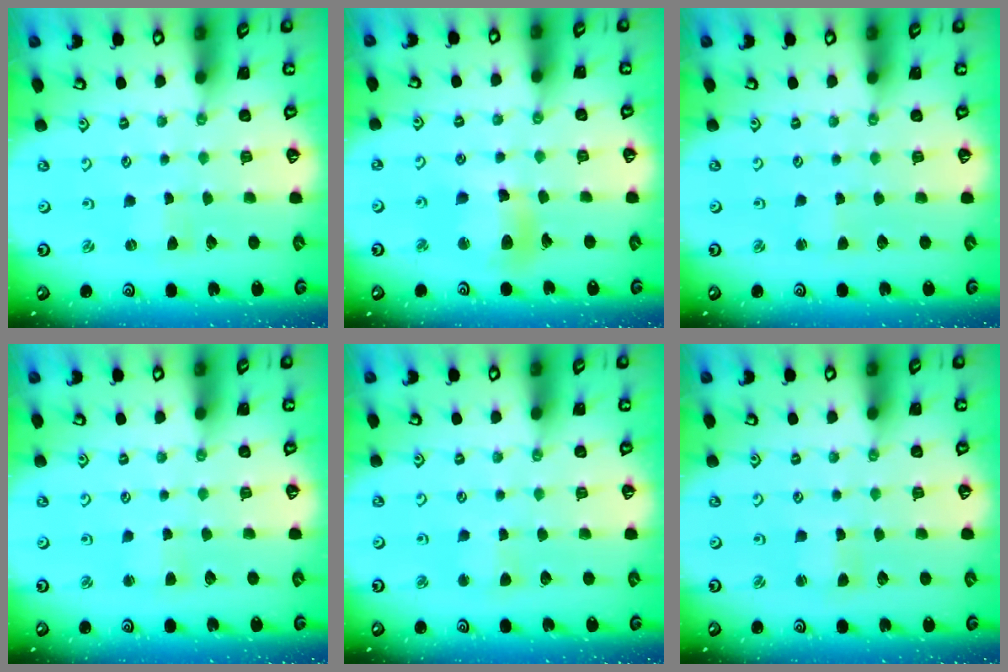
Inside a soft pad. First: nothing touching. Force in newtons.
{"total": 11.6, "press": 11.5, "slide": 1.9}
{"total": 1.6, "press": 1.6, "slide": 0.3}
{"total": 2.5, "press": 2.5, "slide": 0.3}
{"total": 3.1, "press": 3.1, "slide": 0.3}
{"total": 1.2, "press": 1.1, "slide": 0.3}